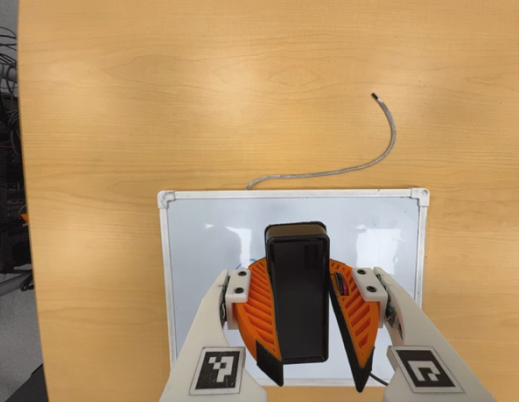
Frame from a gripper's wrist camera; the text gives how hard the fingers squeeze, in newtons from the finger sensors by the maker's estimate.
{"total": 10.2, "left": 10.2, "right": 10.3}